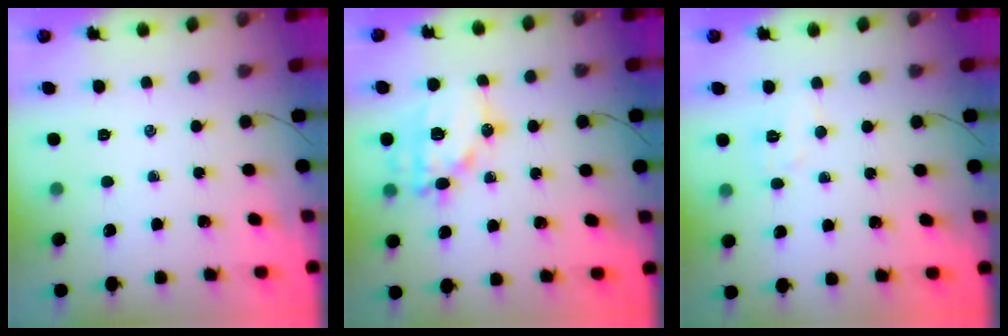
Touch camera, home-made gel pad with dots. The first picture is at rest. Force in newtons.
{"total": 14.4, "press": 14.1, "slide": 3.0}
{"total": 5.0, "press": 4.9, "slide": 1.1}